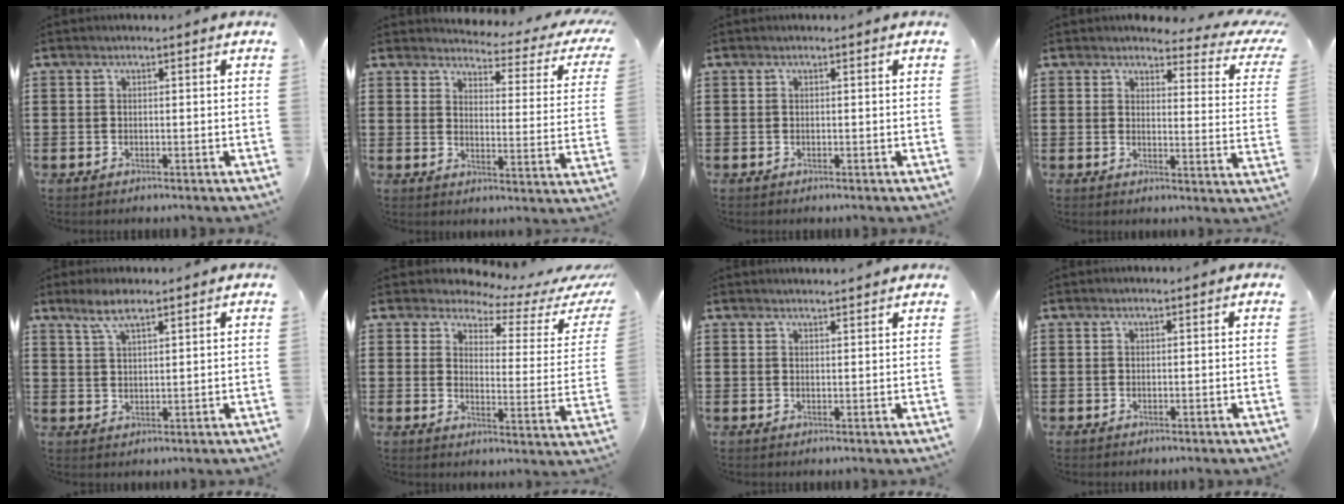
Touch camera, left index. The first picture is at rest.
{"total": 3.2, "force": [2.9, 0.4, 1.3], "torque": [-0.039, -0.027, 0.040]}
{"total": 0.0}
{"total": 3.7, "force": [3.2, 0.9, 1.6], "torque": [-0.041, -0.018, 0.053]}
{"total": 4.4, "force": [3.1, 1.1, 3.0], "torque": [-0.066, 0.004, 0.055]}
{"total": 3.8, "force": [3.2, 1.2, 1.6], "torque": [-0.037, -0.027, 0.045]}
{"total": 1.6, "force": [1.6, 0.0, 0.1], "torque": [-0.006, 0.001, 0.032]}
{"total": 0.0}